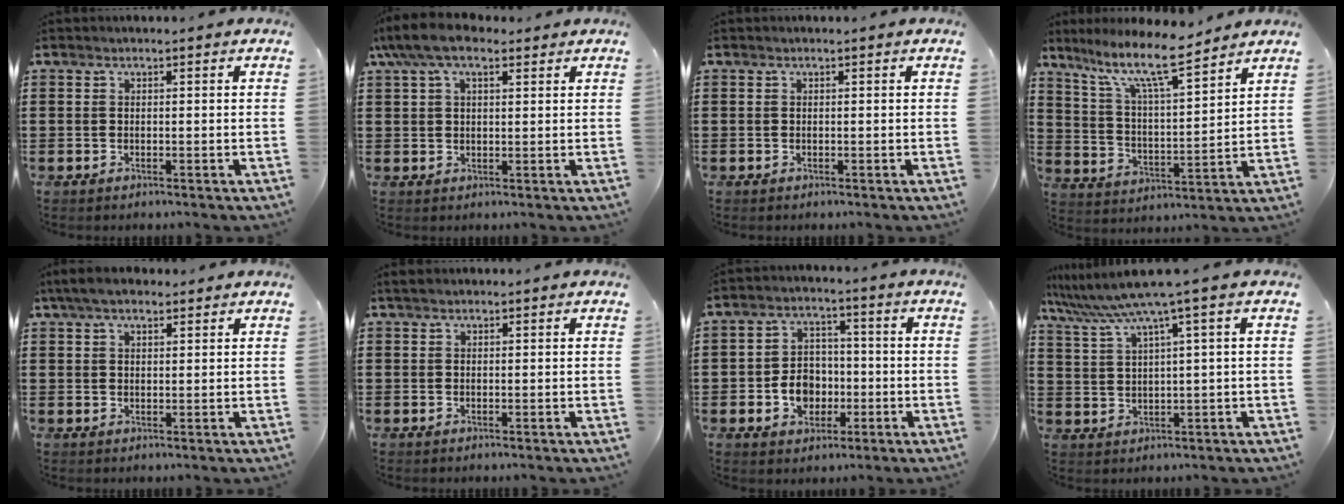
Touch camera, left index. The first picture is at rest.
{"total": 6.7, "force": [4.3, 2.7, 4.4], "torque": [-0.096, 0.006, 0.079]}
{"total": 0.0}
{"total": 10.9, "force": [8.4, 1.7, 6.8], "torque": [-0.148, -0.035, 0.144]}
{"total": 3.9, "force": [2.7, 1.5, 2.3], "torque": [-0.052, 0.006, 0.051]}
{"total": 0.7, "force": [0.4, 0.3, 0.5], "torque": [-0.009, 0.003, 0.007]}
{"total": 6.2, "force": [-1.7, 5.0, 3.2], "torque": [-0.067, 0.007, -0.034]}
{"total": 6.1, "force": [3.5, -0.6, 4.9], "torque": [-0.114, -0.026, 0.055]}